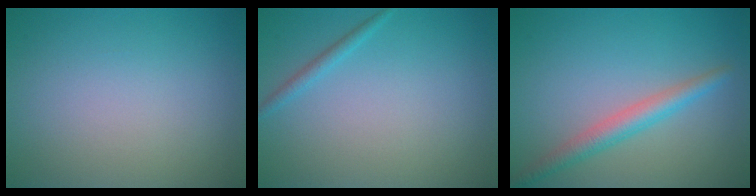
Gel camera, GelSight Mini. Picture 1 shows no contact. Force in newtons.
{"total": 1.1, "press": 1.1, "slide": 0.1}
{"total": 2.9, "press": 2.9, "slide": 0.2}